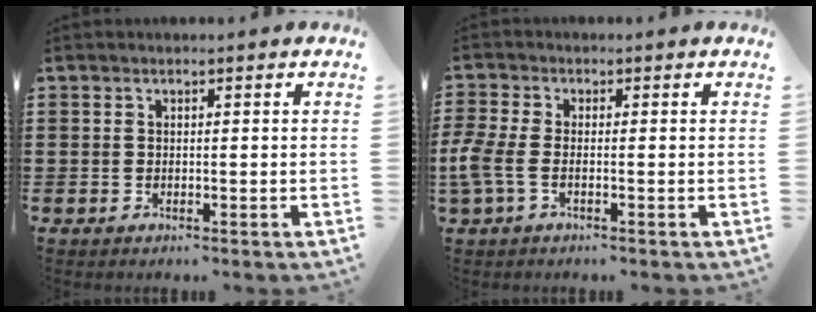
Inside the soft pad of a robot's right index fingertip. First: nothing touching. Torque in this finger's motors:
{"motor_torque": [1.46, 0.68, 0.56, 0.15]}